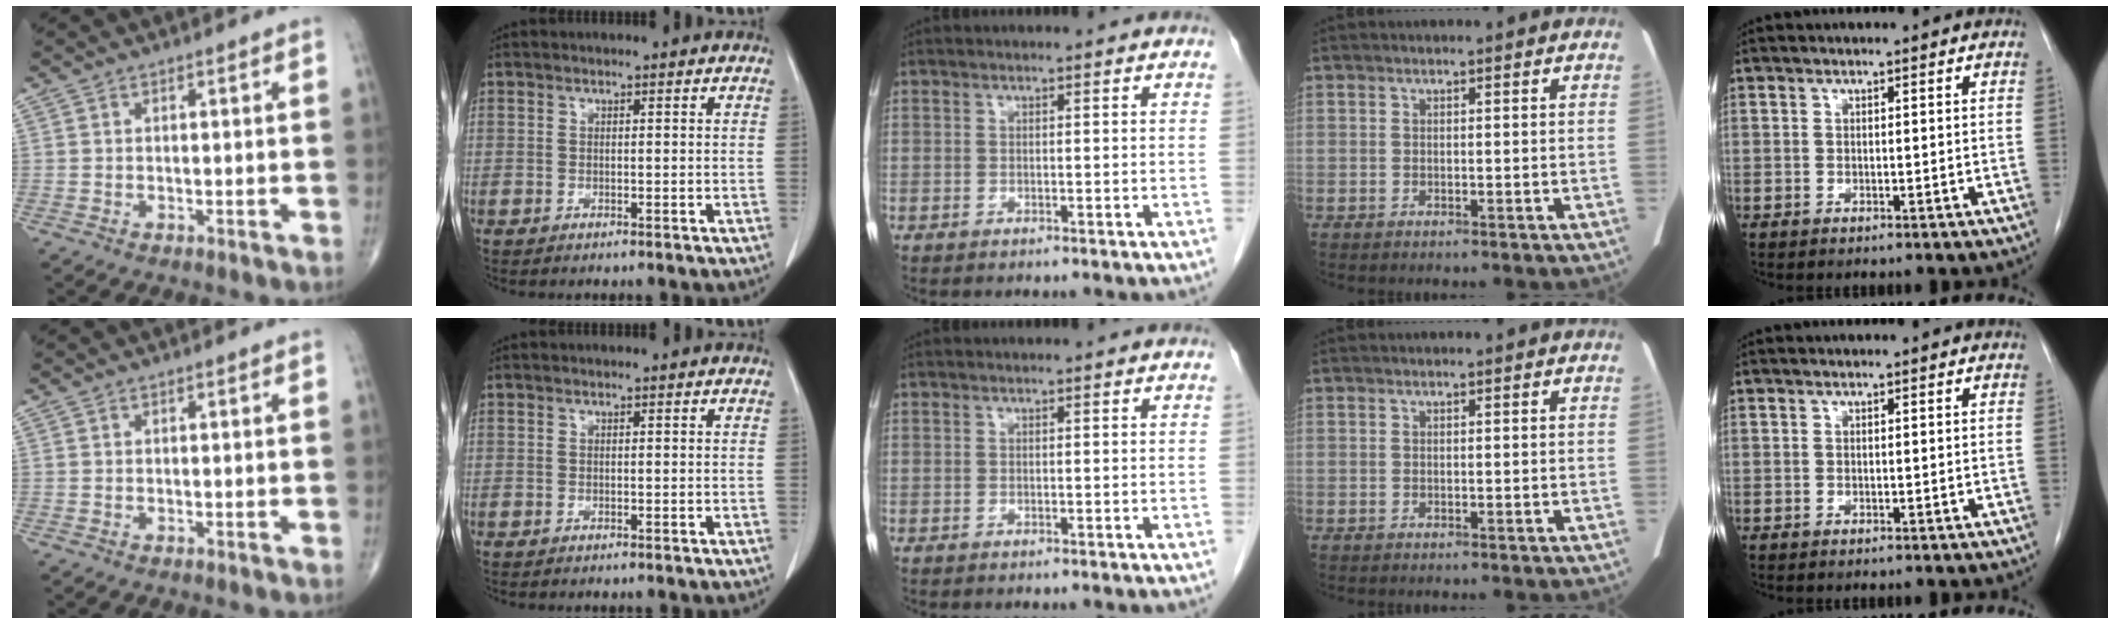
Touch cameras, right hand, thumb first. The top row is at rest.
{}